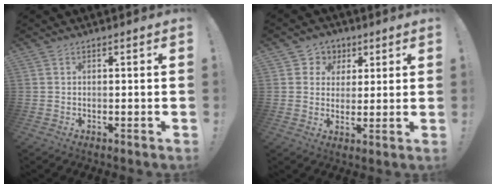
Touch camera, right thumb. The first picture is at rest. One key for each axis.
{"total": 6.3, "fx": 1.8, "fy": 6.0, "fz": 1.0, "tx": -0.009, "ty": -0.013, "tz": 0.036}